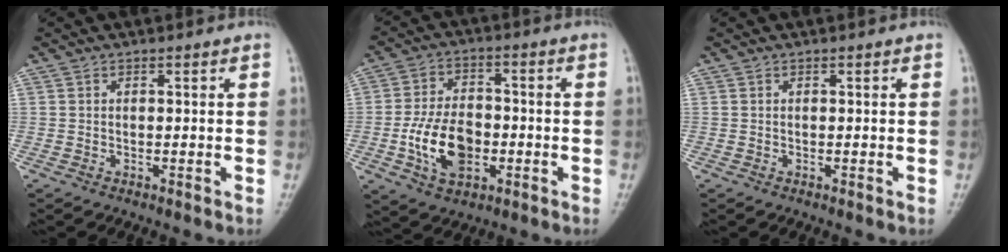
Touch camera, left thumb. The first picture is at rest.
{"total": 11.8, "force": [-2.9, 7.4, 8.7], "torque": [-0.141, 0.014, -0.052]}
{"total": 0.0}